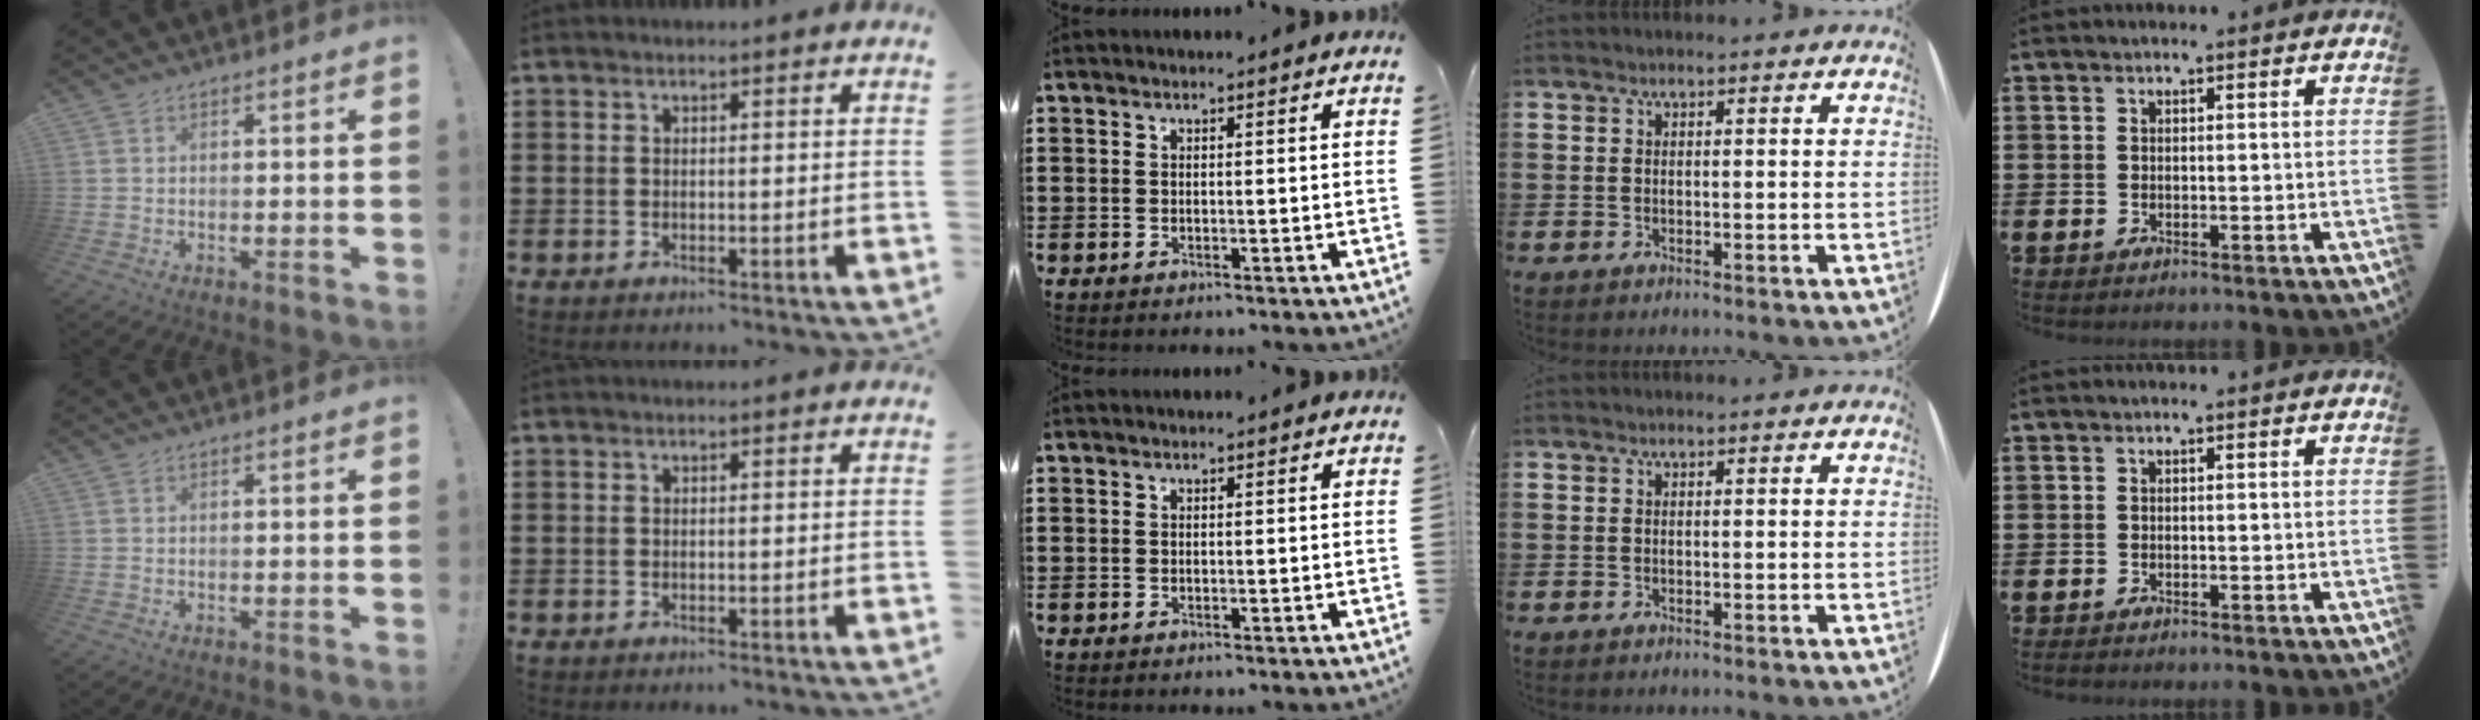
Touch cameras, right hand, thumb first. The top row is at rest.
{}